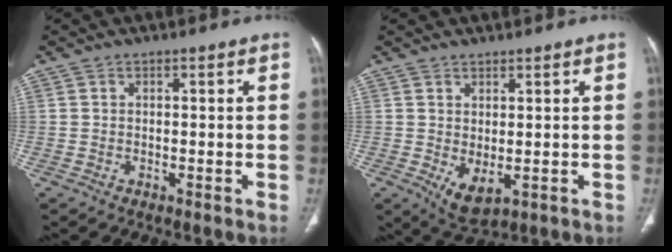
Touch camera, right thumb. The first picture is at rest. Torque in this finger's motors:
{"motor_torque": [-0.27, 0.41, 0.15, -0.13, 0.19]}